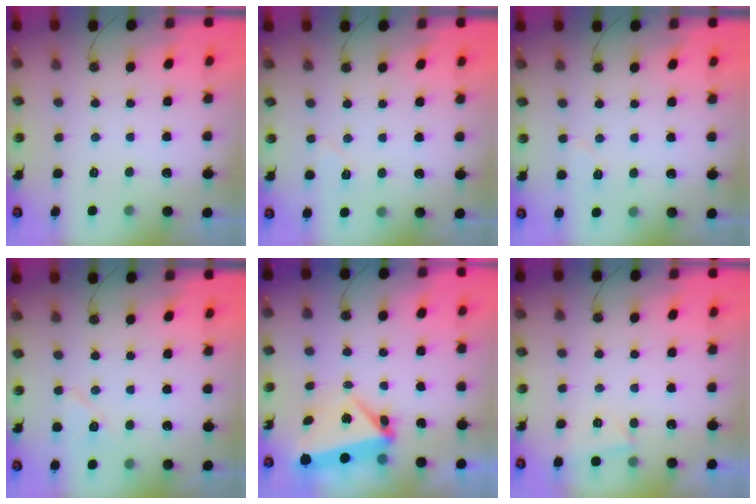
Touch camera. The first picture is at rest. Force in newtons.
{"total": 5.6, "press": 5.3, "slide": 1.5}
{"total": 5.4, "press": 5.2, "slide": 1.4}
{"total": 7.0, "press": 7.0, "slide": 1.1}
{"total": 11.3, "press": 7.2, "slide": 8.7}
{"total": 2.7, "press": 2.4, "slide": 1.2}